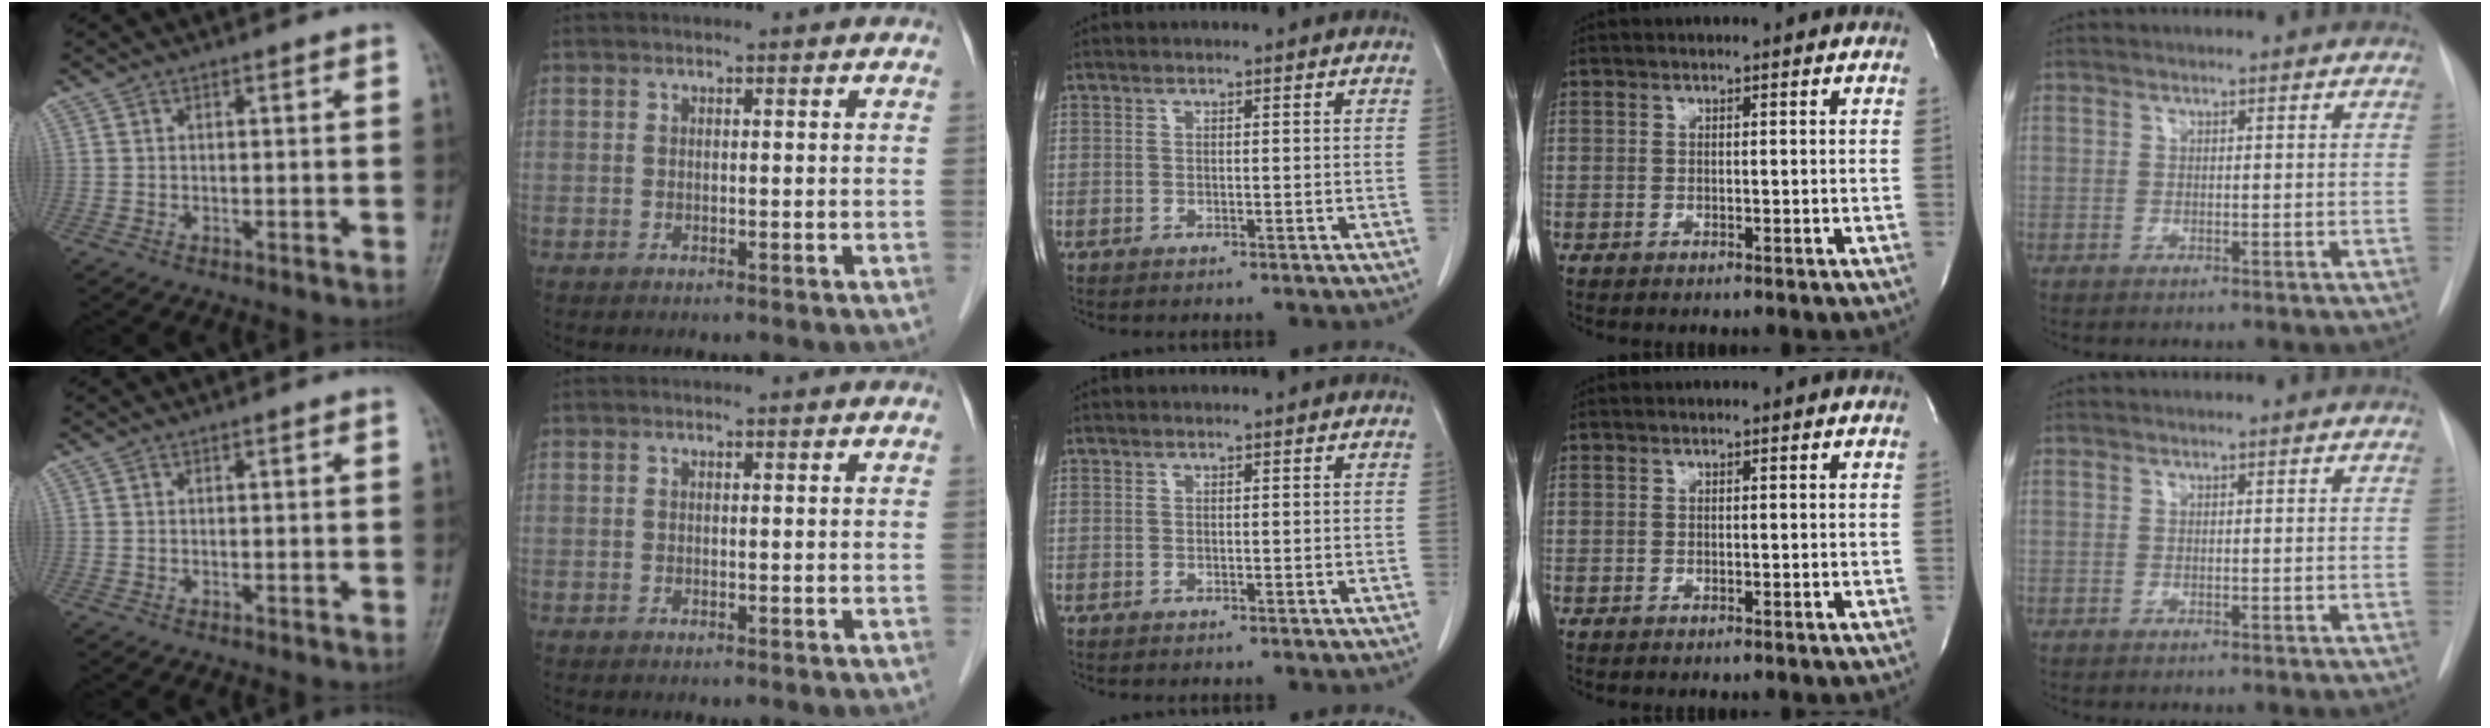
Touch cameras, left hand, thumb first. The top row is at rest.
{}